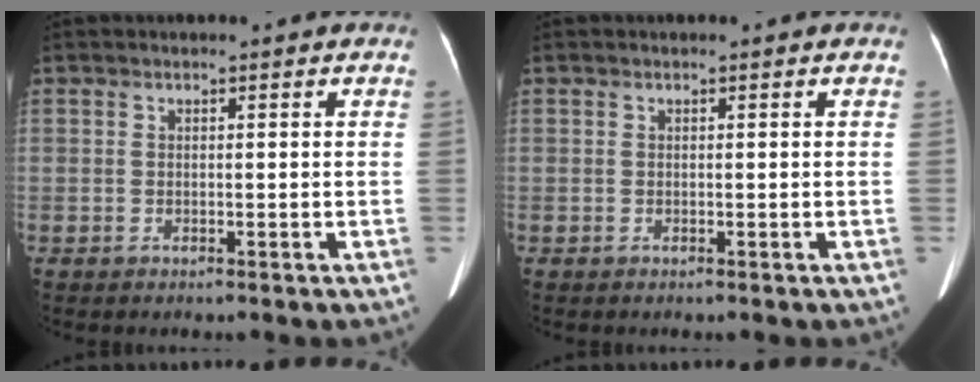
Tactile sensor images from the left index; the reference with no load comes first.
{"total": 0.0}